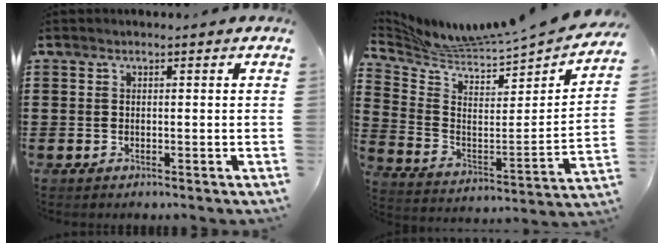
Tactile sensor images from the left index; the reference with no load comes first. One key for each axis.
{"total": 4.9, "fx": 4.7, "fy": -0.5, "fz": 1.4, "tx": -0.059, "ty": -0.064, "tz": 0.073}